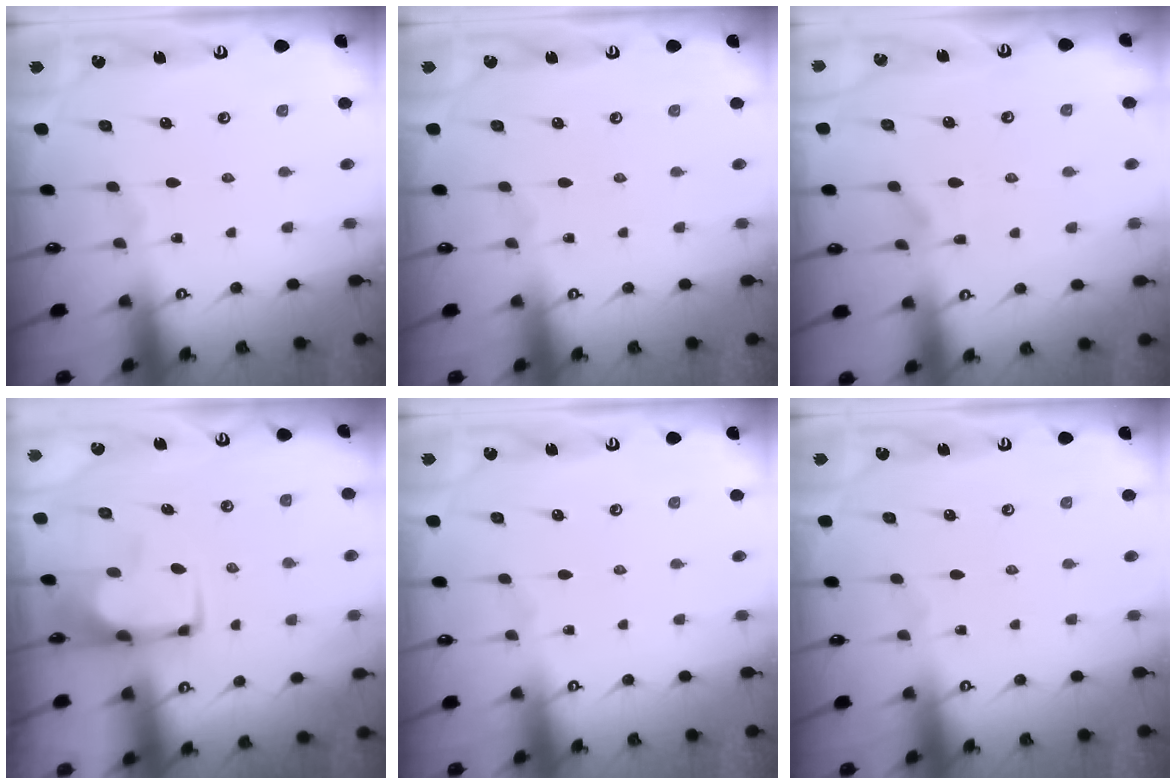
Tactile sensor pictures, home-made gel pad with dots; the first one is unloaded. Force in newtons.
{"total": 0.0}
{"total": 1.2, "press": 0.8, "slide": 0.9}
{"total": 1.0, "press": 0.7, "slide": 0.7}
{"total": 0.0}
{"total": 0.0}